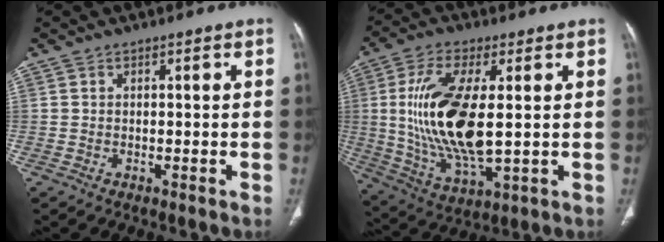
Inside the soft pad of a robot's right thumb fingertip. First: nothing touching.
{"total": 18.6, "force": [1.5, 7.5, 16.9], "torque": [-0.342, -0.017, 0.038]}